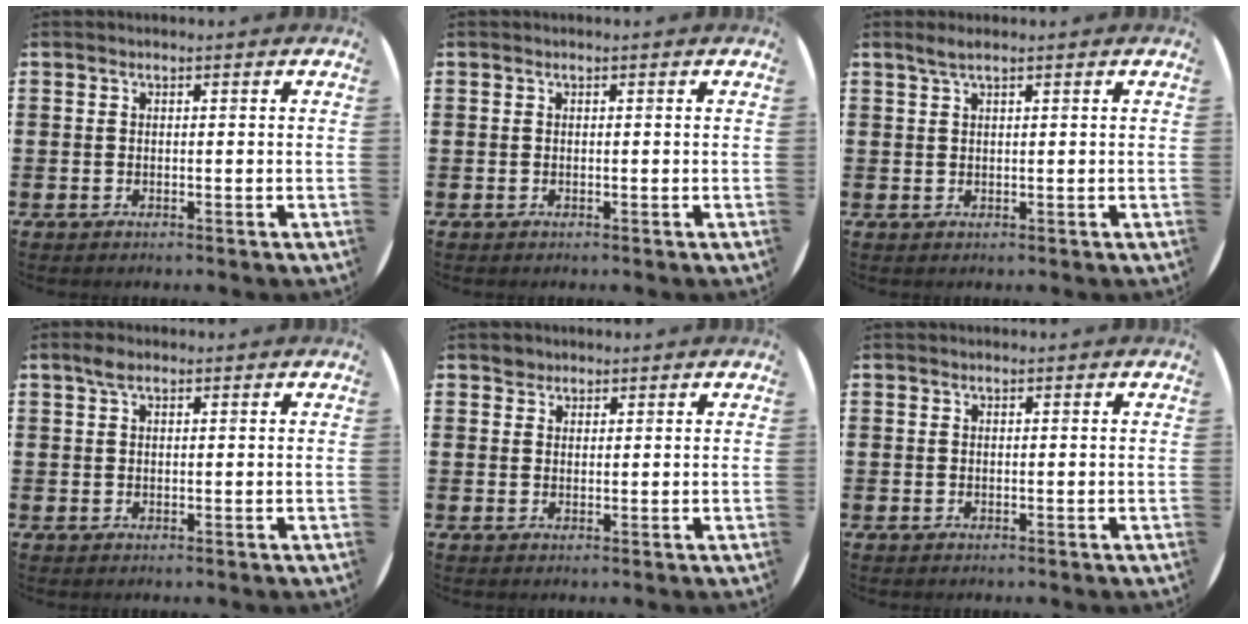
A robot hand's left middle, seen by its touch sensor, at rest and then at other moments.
{"total": 0.0}
{"total": 1.7, "force": [1.1, 0.1, 1.2], "torque": [-0.024, 0.003, 0.020]}
{"total": 1.7, "force": [1.1, 0.8, 1.1], "torque": [-0.025, 0.005, 0.019]}
{"total": 1.5, "force": [1.4, 0.7, 0.0], "torque": [0.006, -0.002, 0.025]}
{"total": 0.0}